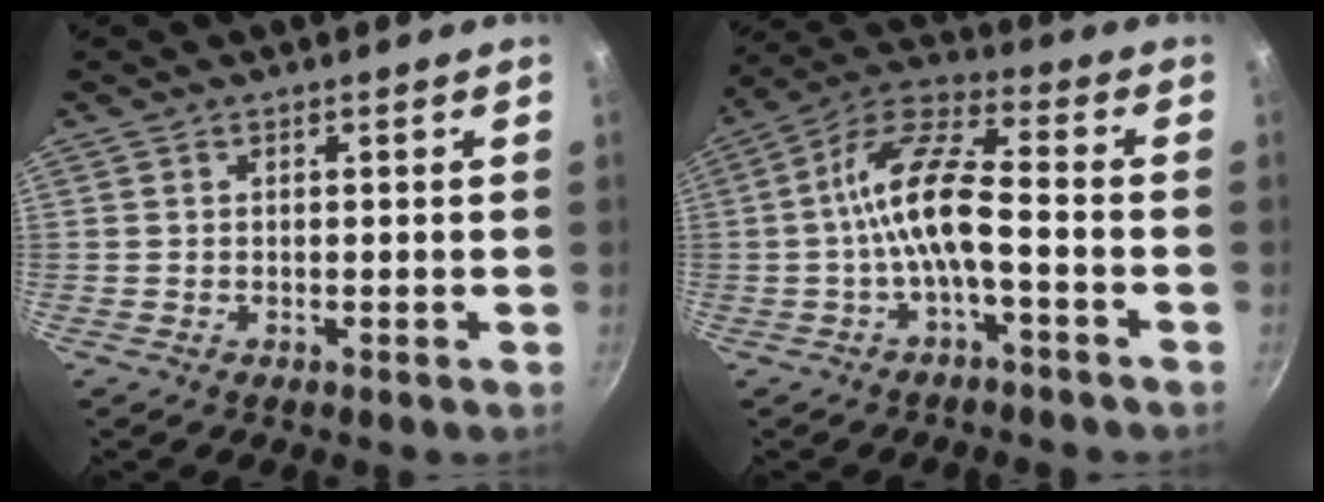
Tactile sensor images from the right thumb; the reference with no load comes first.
{"total": 11.1, "force": [-2.9, 3.9, 10.0], "torque": [-0.203, 0.046, -0.062]}